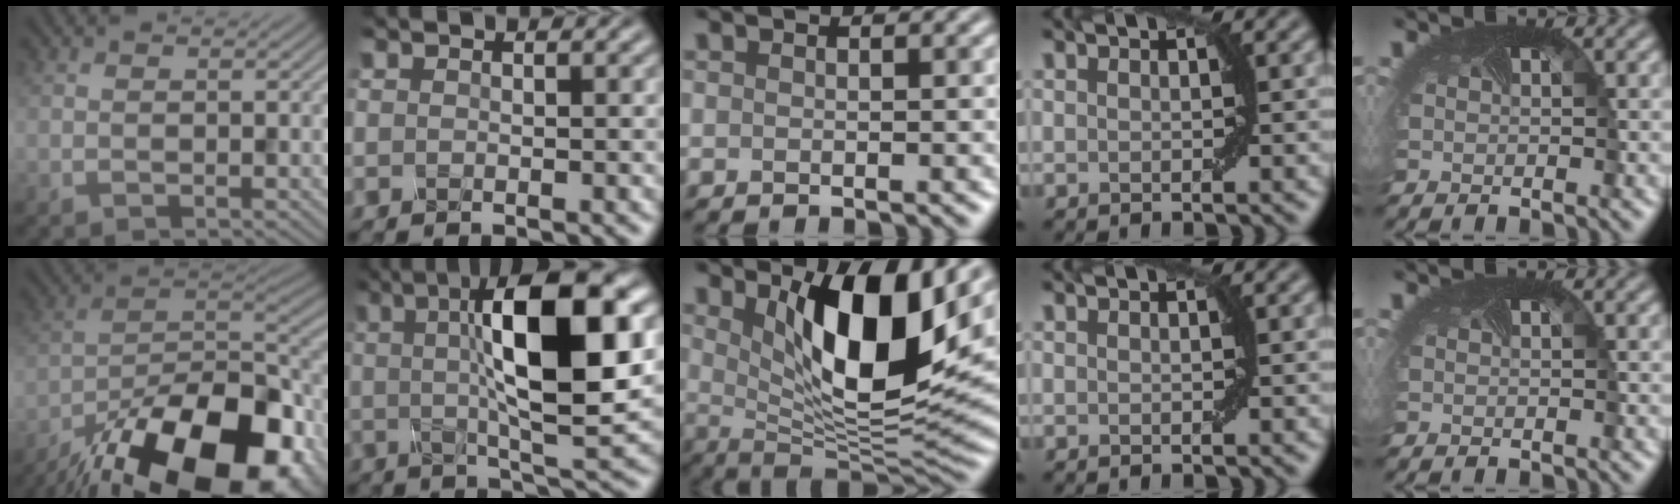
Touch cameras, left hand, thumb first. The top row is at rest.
{"thumb": {"total": 22.0, "force": [-15.4, 9.0, 12.9], "torque": [-0.184, -0.038, -0.232]}, "index": {"total": 12.9, "force": [2.5, 3.4, 12.2], "torque": [-0.175, 0.012, 0.038]}, "middle": {"total": 11.2, "force": [3.7, 3.7, 9.9], "torque": [-0.155, -0.020, 0.068]}}